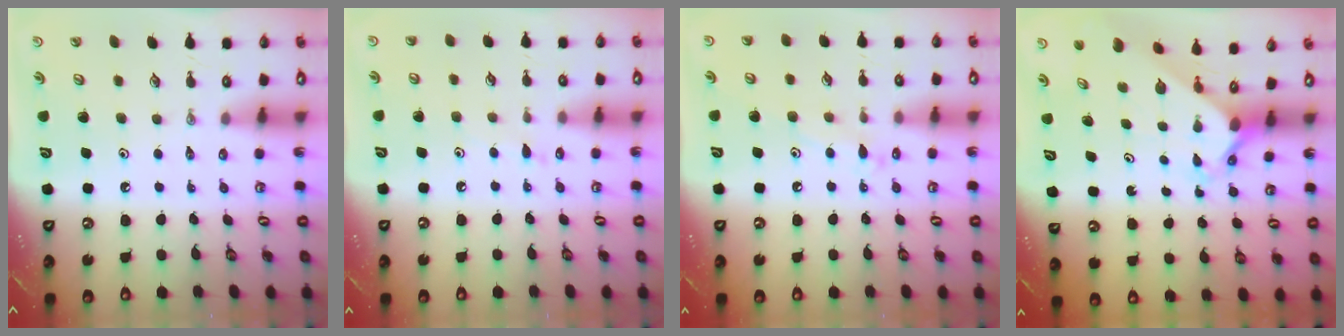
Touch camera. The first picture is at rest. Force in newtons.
{"total": 3.9, "press": 3.9, "slide": 0.5}
{"total": 8.1, "press": 8.0, "slide": 0.6}
{"total": 2.4, "press": 2.4, "slide": 0.2}